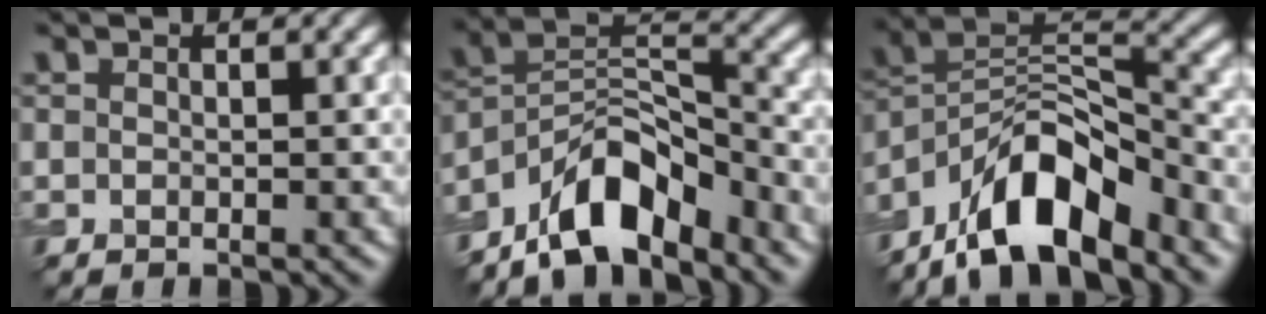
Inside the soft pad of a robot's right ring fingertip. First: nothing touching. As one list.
[{"total": 8.7, "force": [-6.5, 3.4, 4.6], "torque": [-0.064, 0.006, -0.129]}, {"total": 10.5, "force": [-7.4, 3.8, 6.4], "torque": [-0.101, 0.010, -0.148]}]